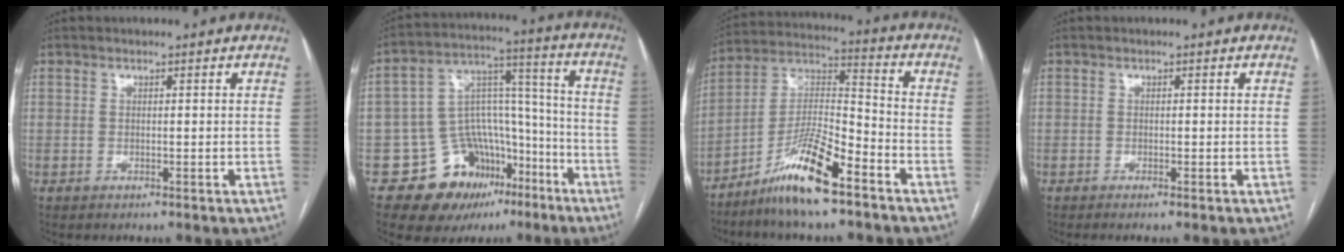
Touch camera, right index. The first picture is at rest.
{"total": 15.7, "force": [-8.9, 10.8, 7.1], "torque": [-0.098, 0.075, -0.129]}
{"total": 12.6, "force": [-8.3, 1.5, 9.3], "torque": [-0.180, -0.002, -0.156]}
{"total": 0.7, "force": [-0.5, -0.1, 0.5], "torque": [-0.011, -0.001, -0.009]}